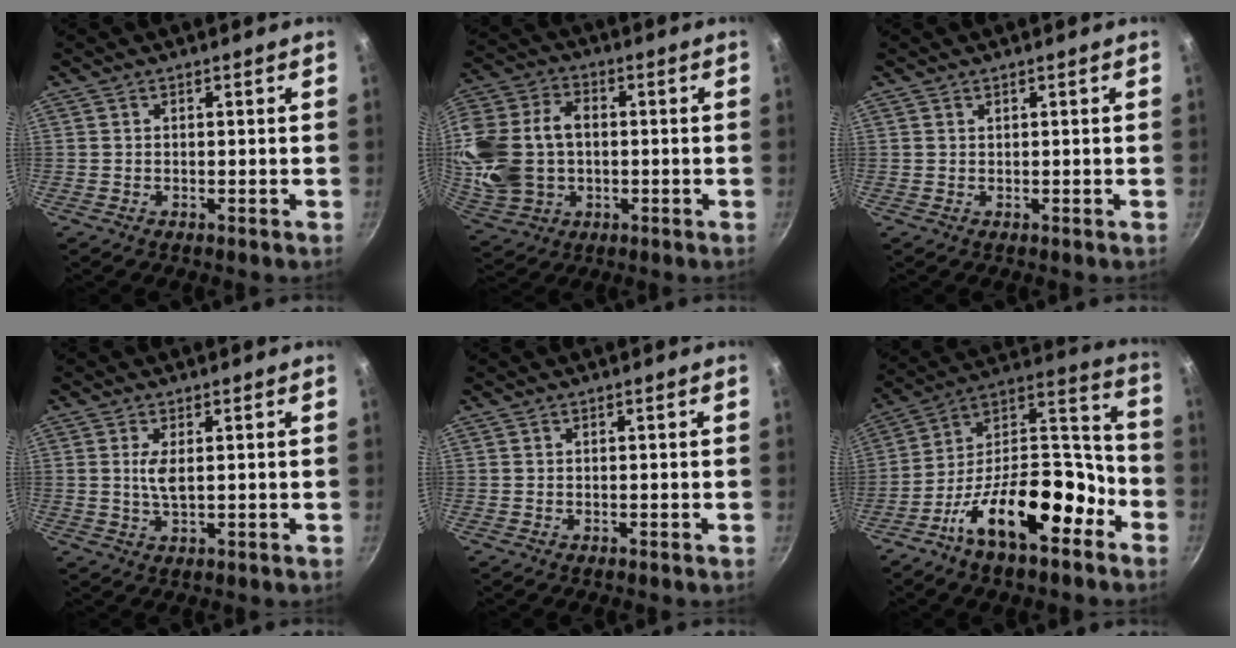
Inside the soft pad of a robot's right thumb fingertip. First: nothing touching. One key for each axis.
{"total": 19.8, "fx": 0.1, "fy": 14.8, "fz": 13.2, "tx": -0.280, "ty": 0.028, "tz": 0.012}
{"total": 0.0}
{"total": 3.4, "fx": 0.7, "fy": 1.2, "fz": 3.1, "tx": -0.063, "ty": -0.004, "tz": 0.014}
{"total": 0.0}
{"total": 22.3, "fx": -11.0, "fy": 10.4, "fz": 16.3, "tx": -0.217, "ty": 0.089, "tz": -0.196}